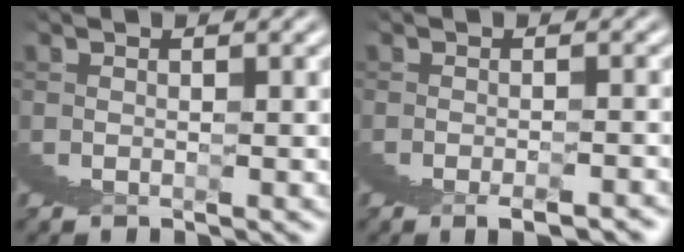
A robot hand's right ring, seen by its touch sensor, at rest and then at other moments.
{"total": 1.5, "force": [0.1, -1.5, -0.3], "torque": [0.022, 0.016, -0.006]}